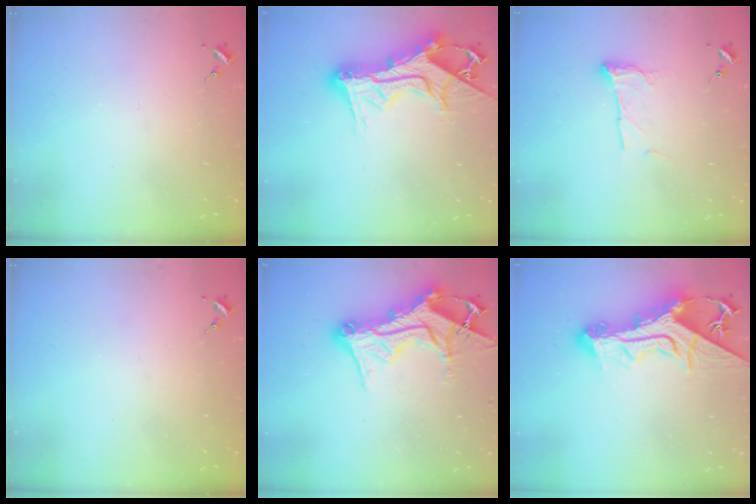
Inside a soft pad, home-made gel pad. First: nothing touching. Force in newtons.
{"total": 19.2, "press": 19.2, "slide": 1.2}
{"total": 8.9, "press": 8.9, "slide": 0.3}
{"total": 0.0}
{"total": 17.6, "press": 17.5, "slide": 1.8}
{"total": 20.1, "press": 20.1, "slide": 1.7}